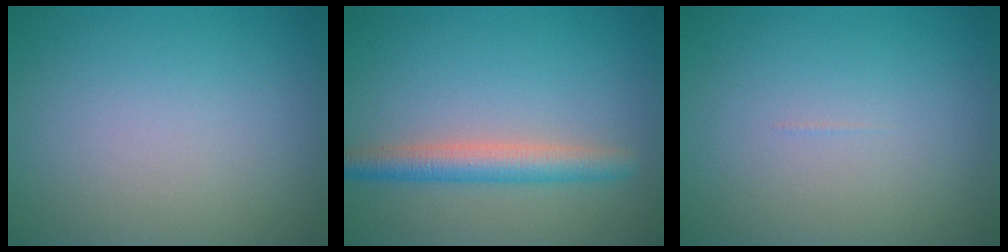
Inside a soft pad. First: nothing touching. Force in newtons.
{"total": 3.4, "press": 3.4, "slide": 0.1}
{"total": 0.0}